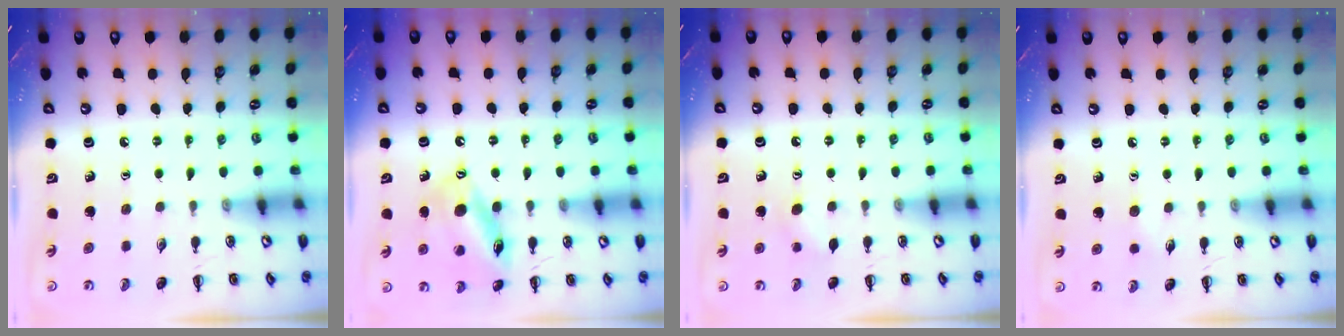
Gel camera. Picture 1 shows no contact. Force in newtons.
{"total": 14.2, "press": 14.0, "slide": 2.6}
{"total": 3.0, "press": 2.9, "slide": 0.8}
{"total": 3.7, "press": 3.6, "slide": 0.9}